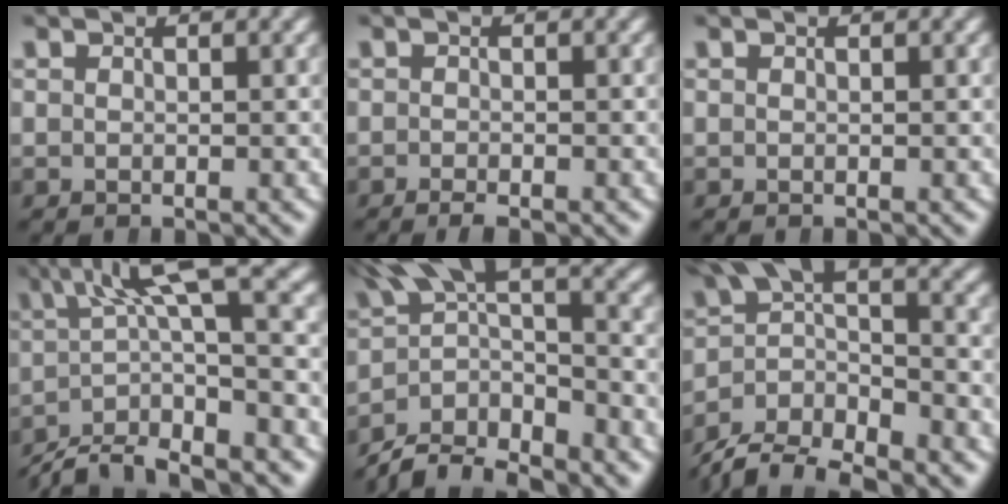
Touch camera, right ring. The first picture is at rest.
{"total": 1.3, "force": [-1.1, 0.2, 0.7], "torque": [-0.007, 0.003, -0.021]}
{"total": 0.0}
{"total": 8.3, "force": [-2.0, 4.8, 6.5], "torque": [-0.096, -0.003, -0.034]}
{"total": 8.0, "force": [-2.8, 5.0, 5.6], "torque": [-0.081, -0.016, -0.050]}
{"total": 8.9, "force": [-3.2, 6.4, 5.3], "torque": [-0.085, -0.016, -0.061]}